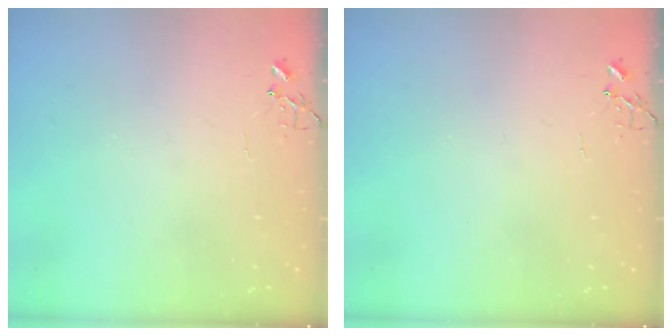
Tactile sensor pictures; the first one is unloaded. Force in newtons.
{"total": 0.0}